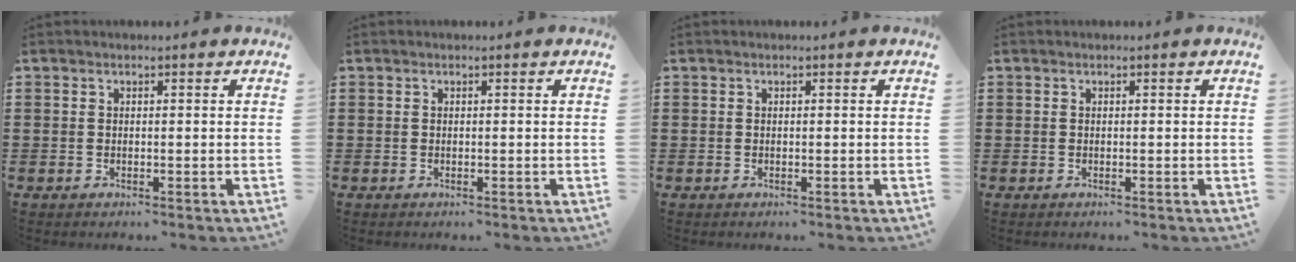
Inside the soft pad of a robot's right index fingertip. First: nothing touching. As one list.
[{"total": 0.0}, {"total": 0.0}, {"total": 0.0}]